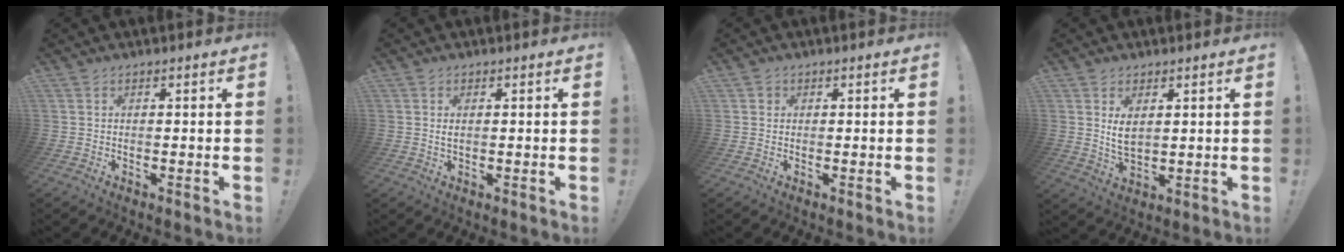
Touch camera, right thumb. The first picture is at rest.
{"total": 1.5, "force": [0.5, 0.6, 1.2], "torque": [-0.017, -0.001, 0.007]}
{"total": 1.3, "force": [0.4, 1.2, 0.3], "torque": [0.003, 0.000, 0.006]}
{"total": 5.5, "force": [2.1, 3.0, 4.2], "torque": [-0.059, -0.016, 0.033]}